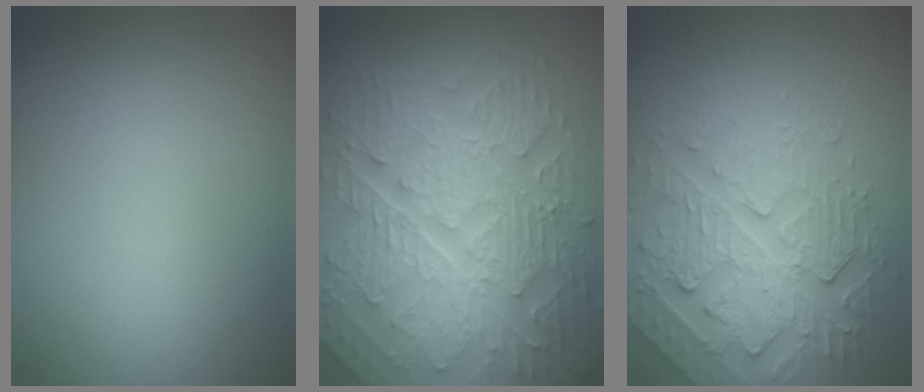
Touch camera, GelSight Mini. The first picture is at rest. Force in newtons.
{"total": 10.6, "press": 7.0, "slide": 7.9}
{"total": 6.0, "press": 4.8, "slide": 3.7}